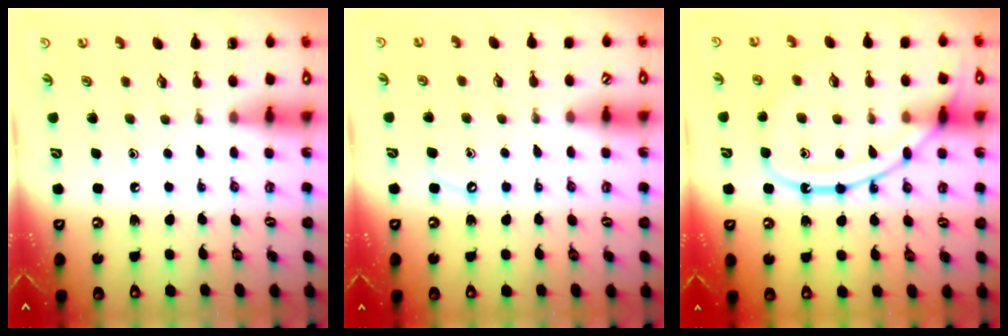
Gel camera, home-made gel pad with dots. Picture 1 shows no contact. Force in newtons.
{"total": 3.6, "press": 3.6, "slide": 0.5}
{"total": 15.1, "press": 15.0, "slide": 1.1}